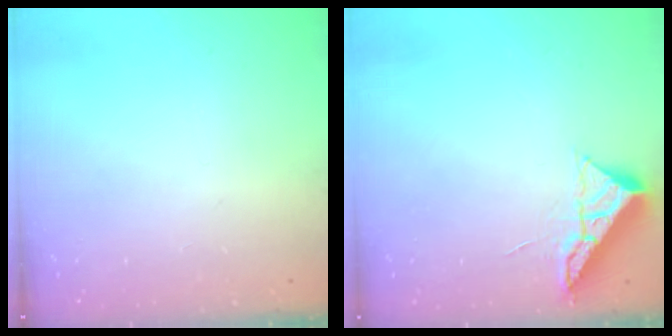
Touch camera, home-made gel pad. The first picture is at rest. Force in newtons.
{"total": 6.0, "press": 5.9, "slide": 0.6}